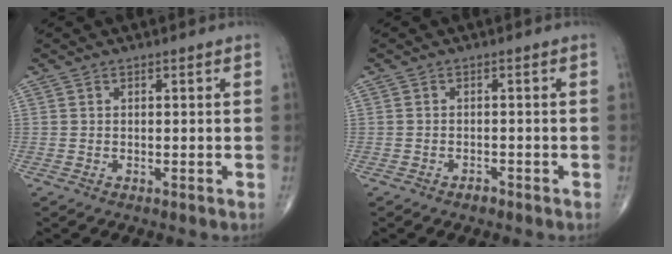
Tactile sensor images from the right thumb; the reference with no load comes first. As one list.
[{"total": 1.3, "force": [-1.0, 0.6, 0.5], "torque": [-0.009, 0.002, -0.016]}]